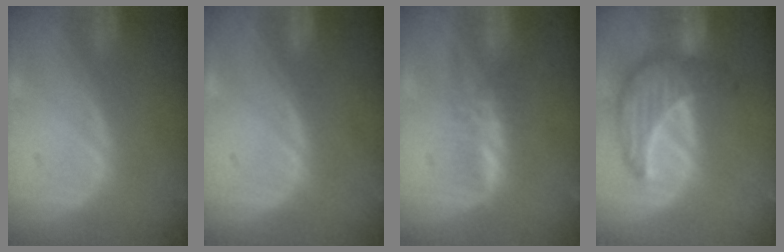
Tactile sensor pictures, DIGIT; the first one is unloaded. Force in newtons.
{"total": 0.0}
{"total": 3.1, "press": 3.1, "slide": 0.5}
{"total": 8.5, "press": 8.4, "slide": 0.5}